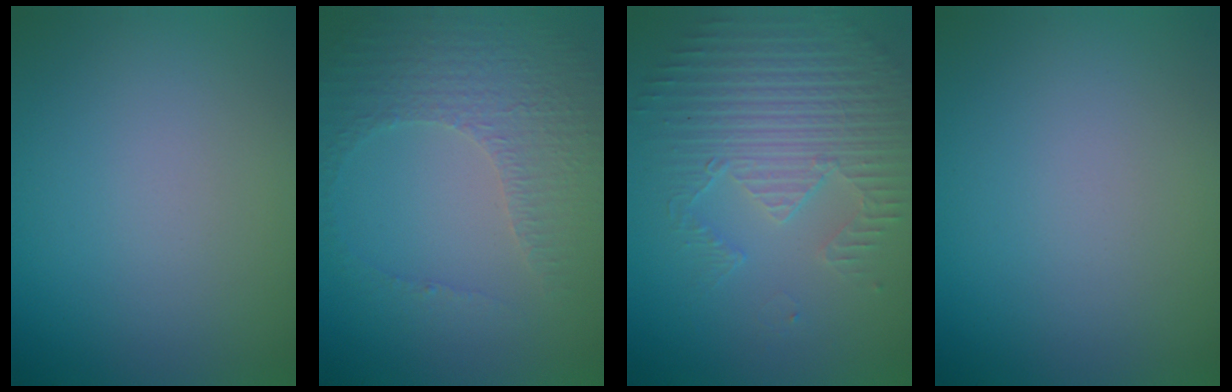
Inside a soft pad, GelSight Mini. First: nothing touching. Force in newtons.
{"total": 4.4, "press": 3.1, "slide": 3.1}
{"total": 3.8, "press": 3.6, "slide": 1.1}
{"total": 0.0}